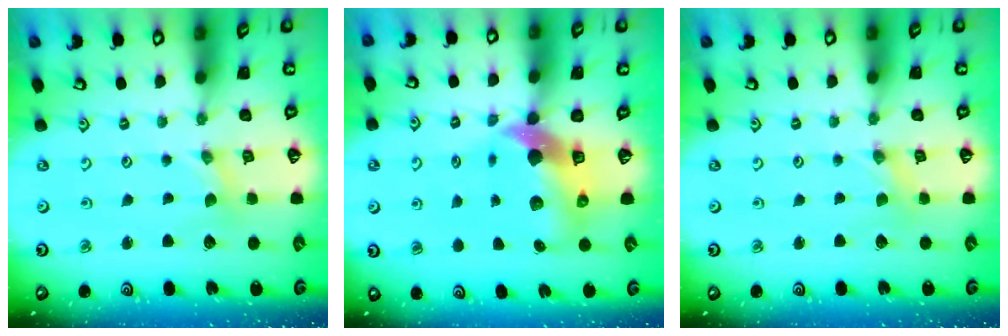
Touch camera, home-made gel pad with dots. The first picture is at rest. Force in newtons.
{"total": 10.5, "press": 10.3, "slide": 1.6}
{"total": 0.0}